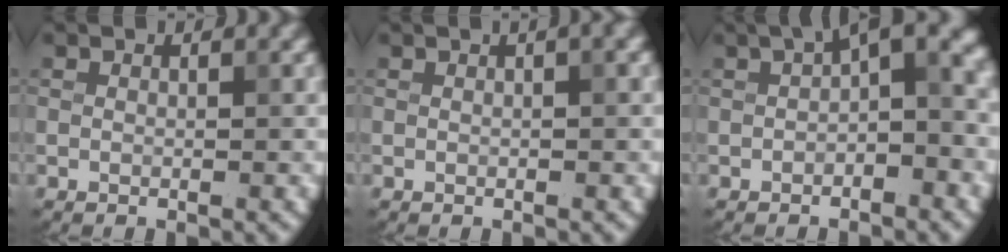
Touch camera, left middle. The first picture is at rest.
{"total": 1.9, "force": [0.6, 0.4, 1.7], "torque": [-0.021, 0.009, 0.004]}
{"total": 5.9, "force": [0.8, 2.6, 5.3], "torque": [-0.059, 0.019, 0.002]}